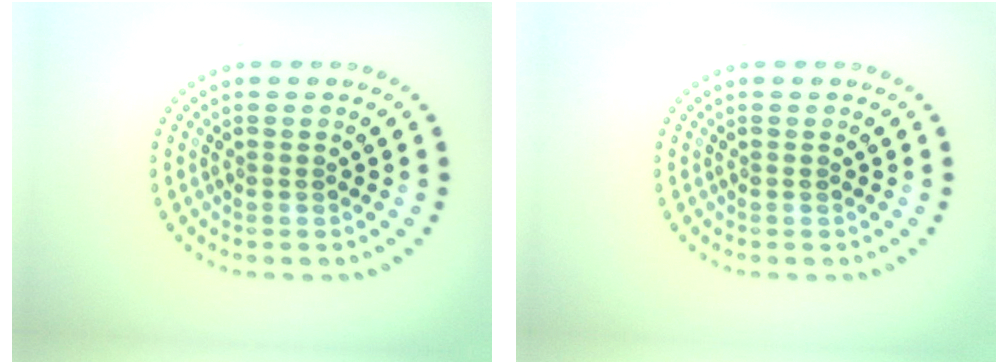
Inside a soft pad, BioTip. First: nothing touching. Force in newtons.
{"total": 0.0}